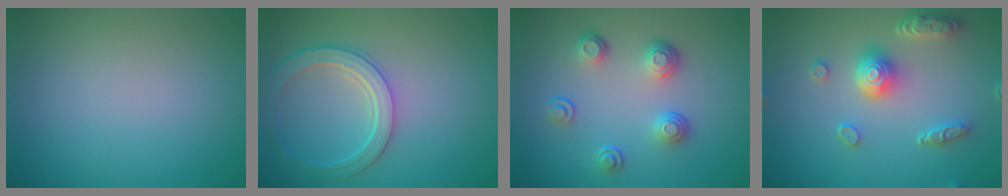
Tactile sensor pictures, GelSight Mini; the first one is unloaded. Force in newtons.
{"total": 4.4, "press": 3.6, "slide": 2.6}
{"total": 3.6, "press": 2.7, "slide": 2.4}
{"total": 5.0, "press": 4.0, "slide": 3.0}